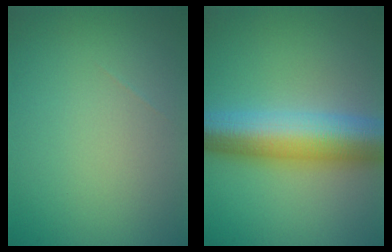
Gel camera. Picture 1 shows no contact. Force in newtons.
{"total": 9.5, "press": 9.5, "slide": 0.2}